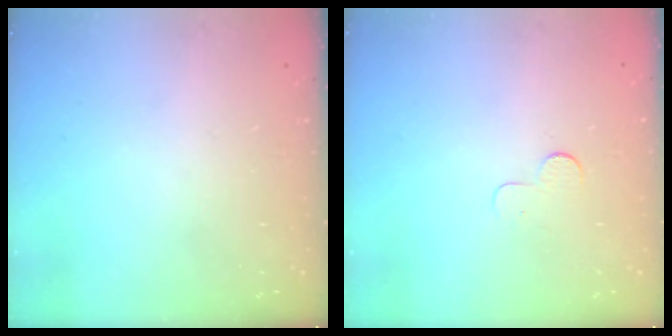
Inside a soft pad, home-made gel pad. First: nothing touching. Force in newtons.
{"total": 2.9, "press": 2.9, "slide": 0.3}